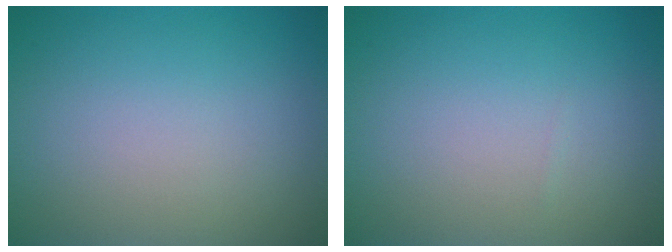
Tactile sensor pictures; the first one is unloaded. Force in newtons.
{"total": 0.0}